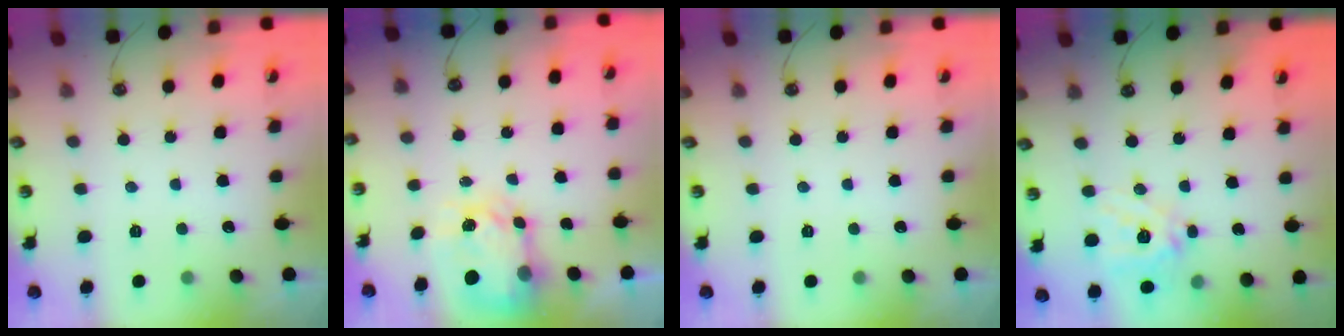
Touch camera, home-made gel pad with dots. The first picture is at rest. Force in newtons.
{"total": 5.4, "press": 5.3, "slide": 0.8}
{"total": 0.0}
{"total": 15.1, "press": 14.9, "slide": 2.3}